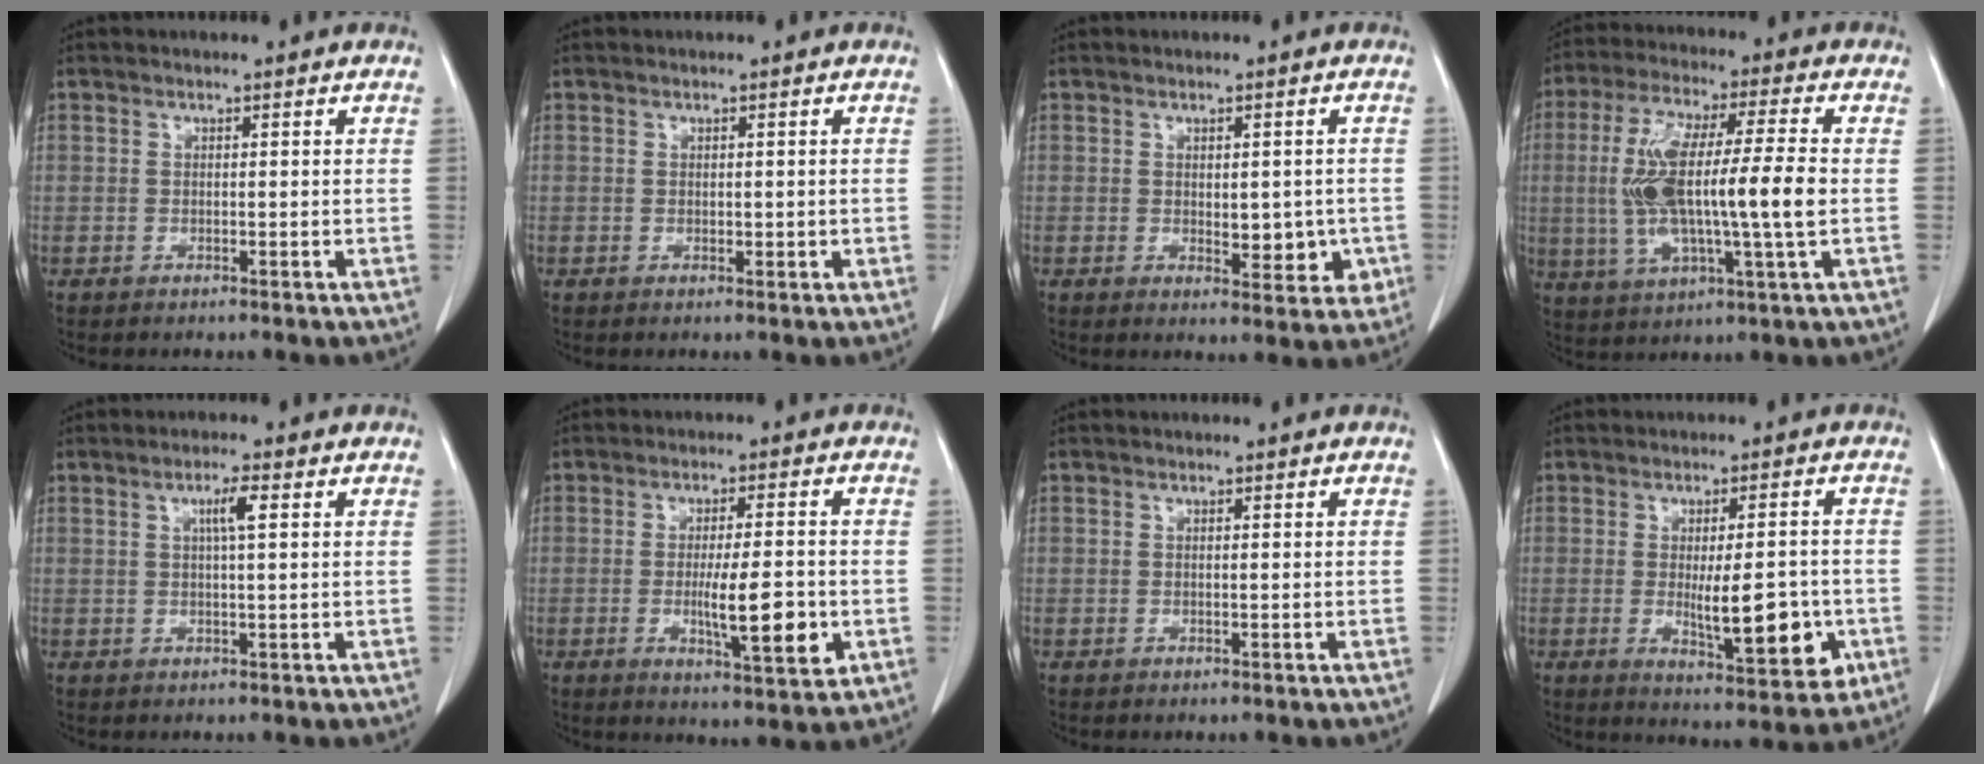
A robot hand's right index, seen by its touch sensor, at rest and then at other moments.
{"total": 1.0, "force": [-0.1, 0.6, 0.8], "torque": [-0.011, -0.002, 0.001]}
{"total": 5.4, "force": [-0.7, 2.7, 4.6], "torque": [-0.050, -0.003, 0.000]}
{"total": 15.8, "force": [-0.6, 1.8, 15.7], "torque": [-0.313, 0.008, -0.013]}
{"total": 2.9, "force": [0.9, 0.0, 2.8], "torque": [-0.050, 0.002, 0.014]}
{"total": 9.3, "force": [-2.0, 1.5, 9.0], "torque": [-0.140, -0.015, -0.030]}
{"total": 0.0}
{"total": 10.7, "force": [-2.2, 2.9, 10.1], "torque": [-0.143, -0.012, -0.022]}